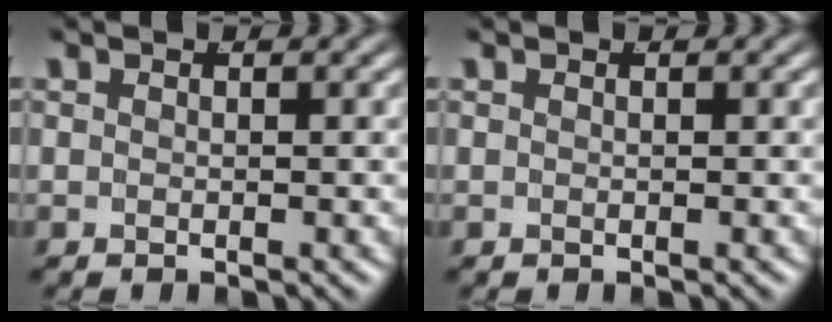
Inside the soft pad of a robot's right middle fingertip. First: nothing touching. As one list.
[{"total": 0.0}]